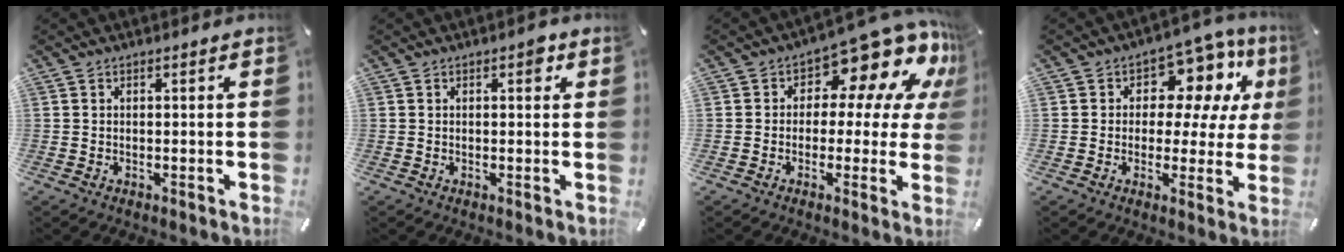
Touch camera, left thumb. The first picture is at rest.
{"total": 2.3, "force": [0.8, 1.2, 1.7], "torque": [-0.014, -0.001, 0.005]}
{"total": 12.2, "force": [7.5, 6.4, 7.2], "torque": [-0.102, -0.070, 0.127]}
{"total": 10.3, "force": [4.6, 7.2, 5.8], "torque": [-0.090, -0.031, 0.084]}